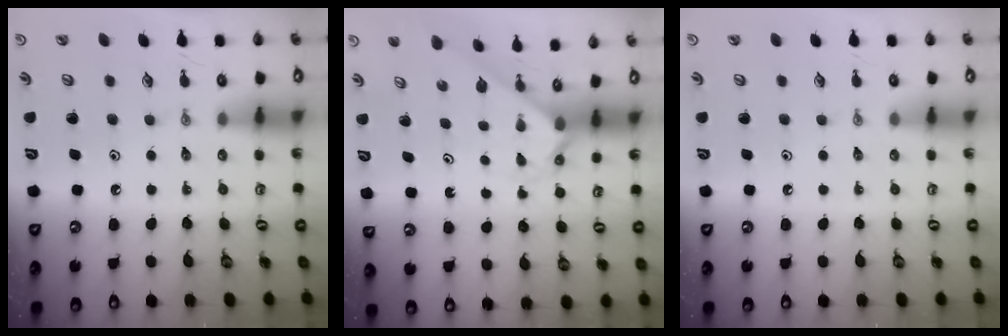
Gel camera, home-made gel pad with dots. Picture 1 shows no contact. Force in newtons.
{"total": 2.3, "press": 2.3, "slide": 0.2}
{"total": 0.0}